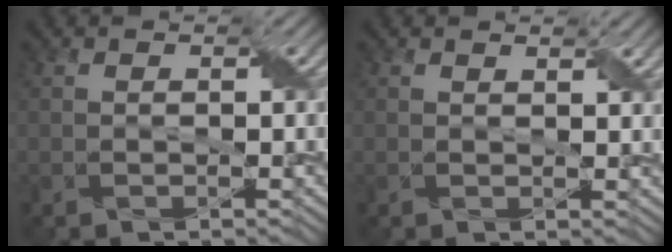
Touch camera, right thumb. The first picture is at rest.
{"total": 1.2, "force": [1.1, 0.2, 0.6], "torque": [-0.012, -0.002, 0.021]}